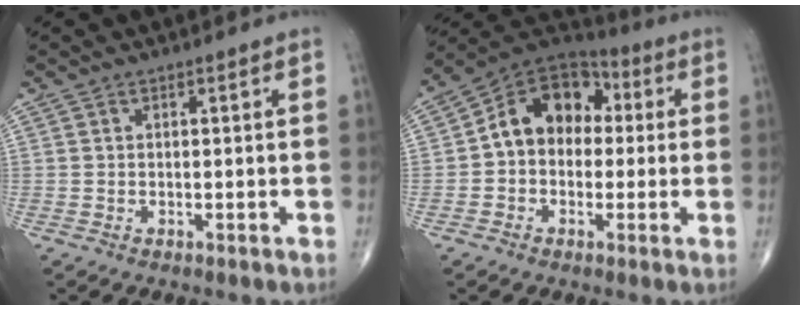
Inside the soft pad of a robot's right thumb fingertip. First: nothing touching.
{"total": 14.6, "force": [1.2, 11.0, 9.6], "torque": [-0.118, 0.047, 0.007]}